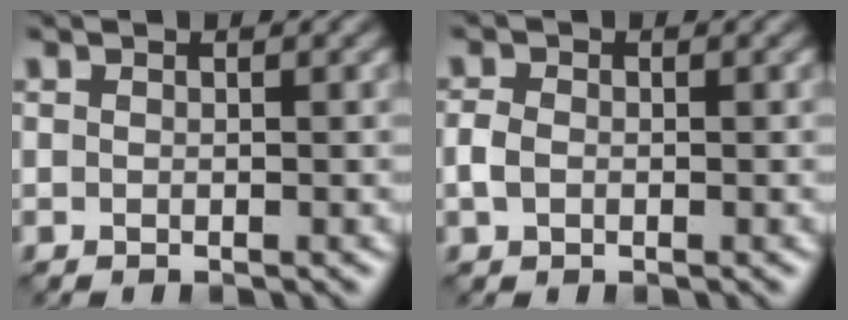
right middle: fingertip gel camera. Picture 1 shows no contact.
{"total": 1.6, "force": [-0.3, 1.2, 1.0], "torque": [-0.020, 0.001, -0.009]}